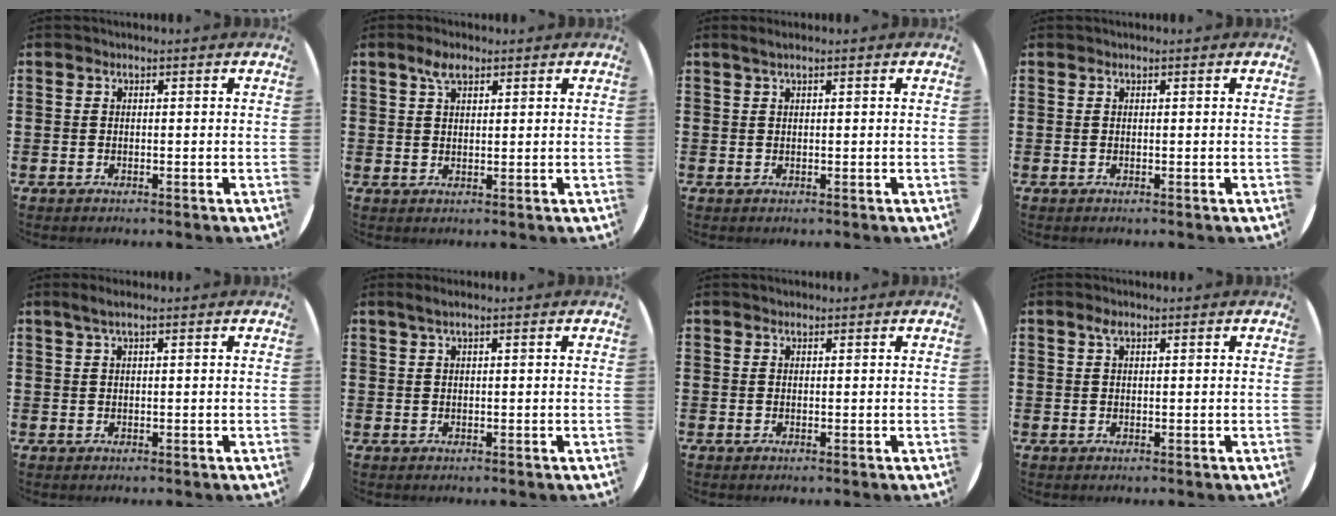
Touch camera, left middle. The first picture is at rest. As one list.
[{"total": 3.2, "force": [2.2, 1.4, 1.9], "torque": [-0.034, 0.004, 0.038]}, {"total": 0.9, "force": [0.6, 0.0, 0.8], "torque": [-0.014, 0.002, 0.010]}, {"total": 0.0}, {"total": 1.5, "force": [0.8, 0.0, 1.2], "torque": [-0.024, 0.003, 0.014]}, {"total": 1.2, "force": [0.6, 0.0, 1.0], "torque": [-0.018, 0.003, 0.011]}, {"total": 0.0}, {"total": 1.3, "force": [0.7, 0.6, 1.0], "torque": [-0.013, 0.001, 0.010]}]